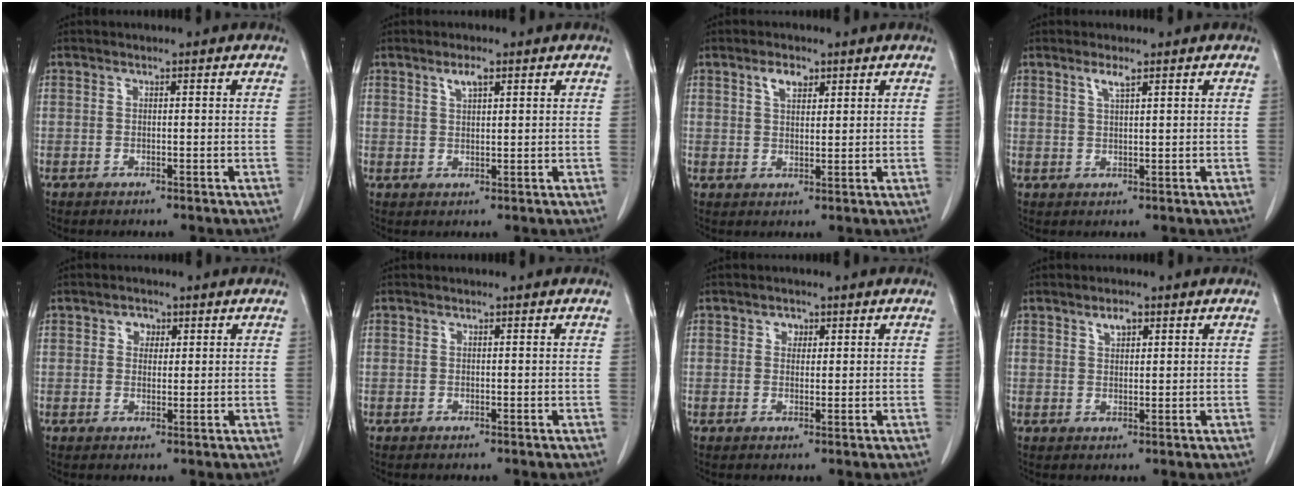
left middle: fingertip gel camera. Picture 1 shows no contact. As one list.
[{"total": 2.5, "force": [1.5, 0.7, 1.9], "torque": [-0.037, 0.002, 0.030]}, {"total": 3.4, "force": [2.0, 1.6, 2.2], "torque": [-0.041, 0.005, 0.038]}, {"total": 2.1, "force": [1.4, 0.2, 1.6], "torque": [-0.035, 0.002, 0.028]}, {"total": 2.2, "force": [1.0, 1.7, 1.0], "torque": [-0.013, 0.003, 0.014]}, {"total": 0.0}, {"total": 1.6, "force": [0.8, 1.3, 0.6], "torque": [-0.005, 0.000, 0.010]}, {"total": 2.4, "force": [1.4, 1.0, 1.6], "torque": [-0.028, 0.001, 0.026]}]